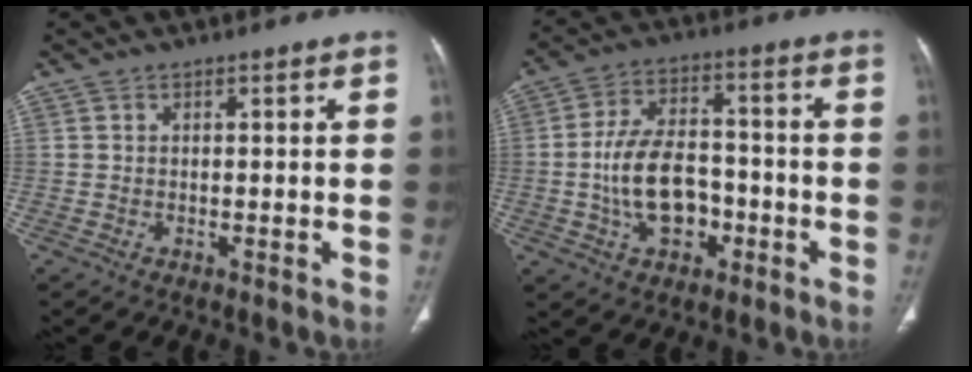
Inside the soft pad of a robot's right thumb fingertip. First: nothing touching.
{"total": 12.7, "force": [-3.0, 8.1, 9.3], "torque": [-0.149, 0.031, -0.050]}